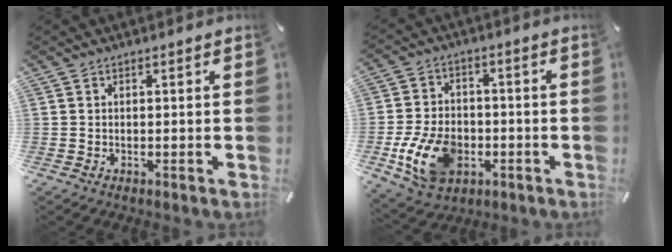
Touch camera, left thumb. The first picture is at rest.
{"total": 13.0, "force": [-4.1, 9.3, 8.2], "torque": [-0.179, 0.009, -0.071]}